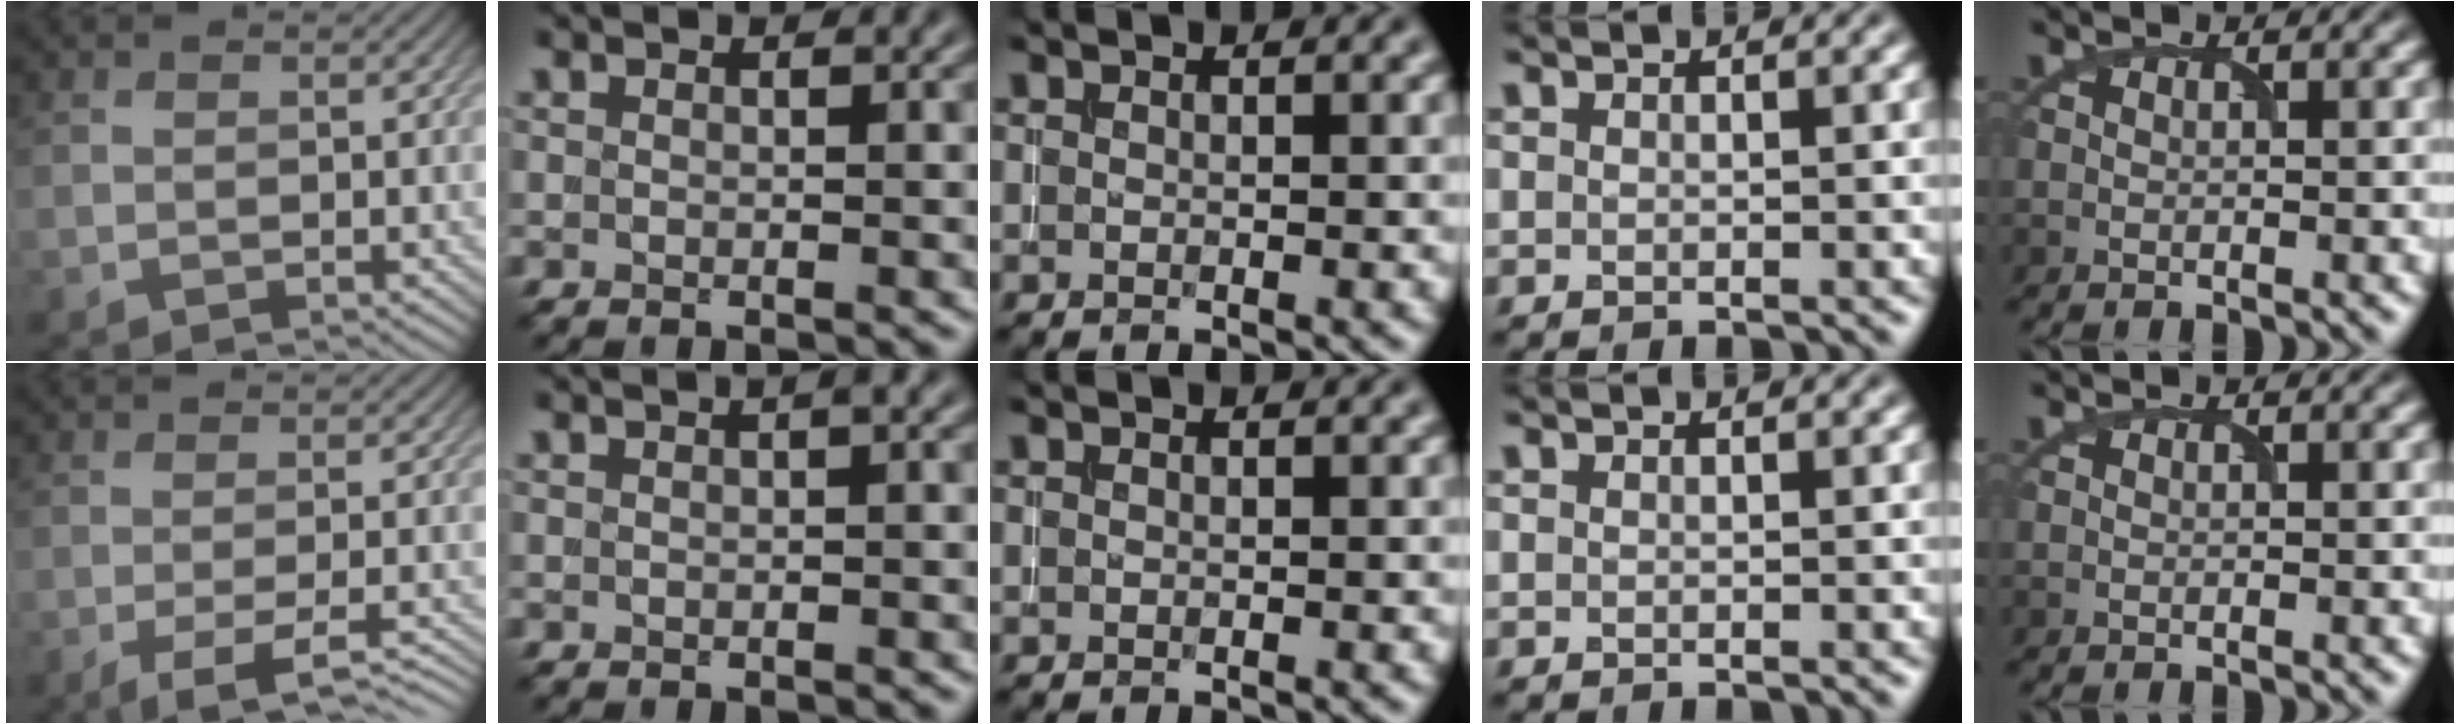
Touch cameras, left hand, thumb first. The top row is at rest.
{"thumb": {"total": 5.9, "force": [-3.1, 1.5, 4.9], "torque": [-0.071, -0.004, -0.043]}, "index": {"total": 0.8, "force": [0.2, 0.1, 0.8], "torque": [-0.011, 0.007, 0.004]}}